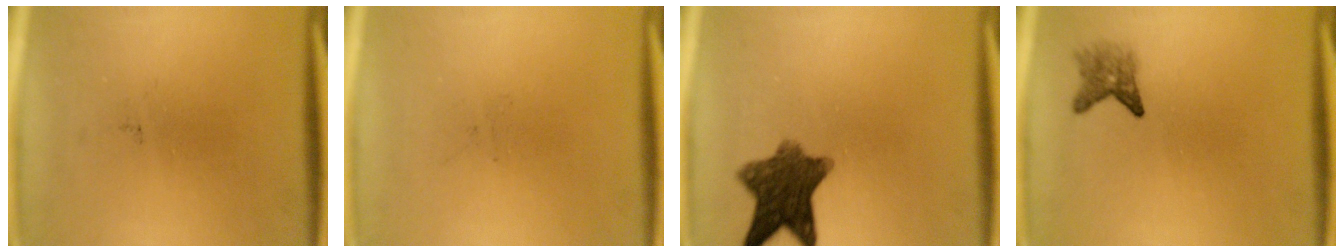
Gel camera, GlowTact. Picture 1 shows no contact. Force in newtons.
{"total": 0.0}
{"total": 9.5}
{"total": 2.4}